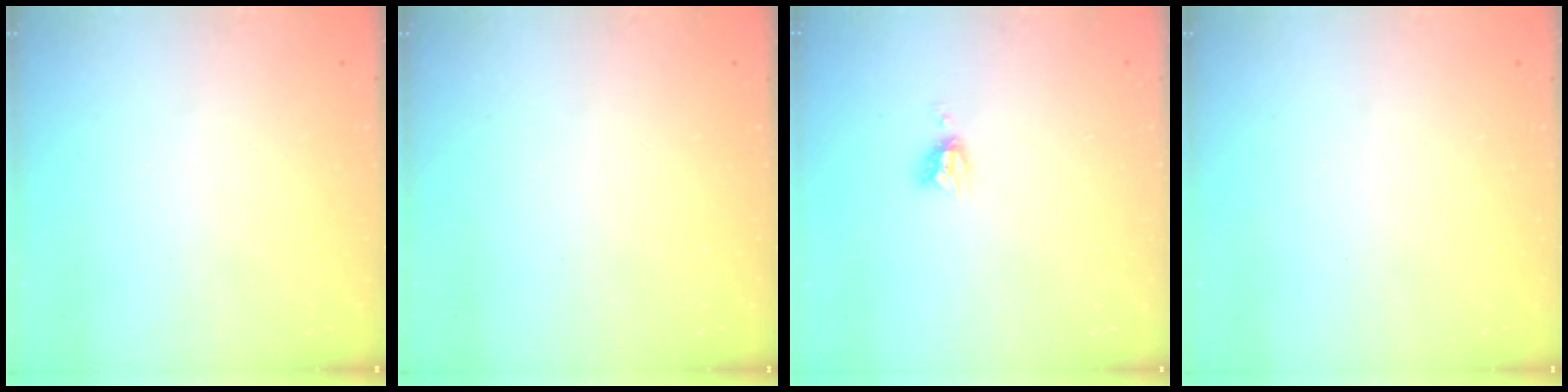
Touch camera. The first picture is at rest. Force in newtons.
{"total": 0.0}
{"total": 4.7, "press": 4.6, "slide": 0.4}
{"total": 0.0}